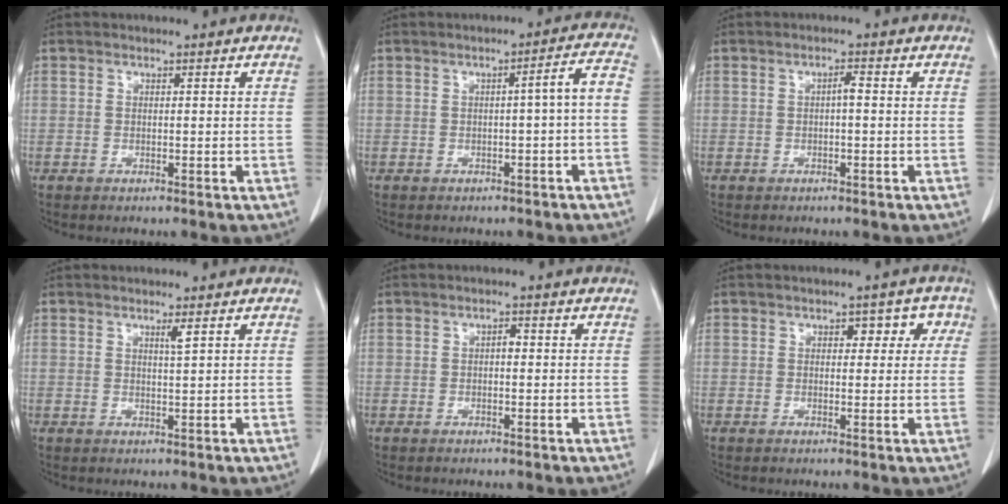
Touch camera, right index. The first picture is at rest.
{"total": 4.0, "force": [-1.0, 0.0, 3.9], "torque": [-0.048, 0.014, -0.014]}
{"total": 1.4, "force": [-0.1, 0.2, 1.3], "torque": [-0.022, 0.004, -0.001]}
{"total": 1.3, "force": [0.7, -0.3, 1.0], "torque": [-0.021, -0.007, 0.013]}
{"total": 1.0, "force": [0.0, 0.5, 0.9], "torque": [-0.012, 0.004, -0.003]}
{"total": 4.0, "force": [1.2, 2.6, 2.8], "torque": [-0.017, 0.021, 0.011]}